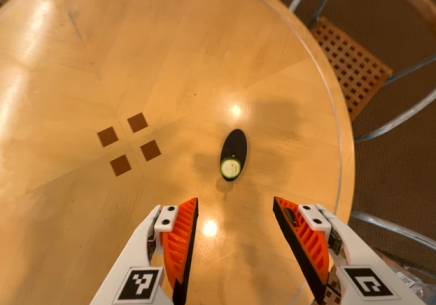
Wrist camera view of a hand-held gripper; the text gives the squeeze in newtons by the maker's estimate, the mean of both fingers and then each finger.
{"total": 0.0}